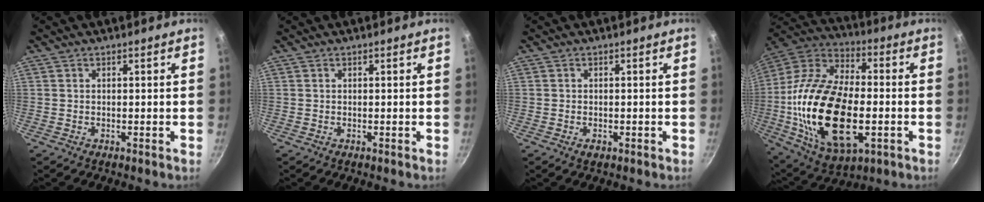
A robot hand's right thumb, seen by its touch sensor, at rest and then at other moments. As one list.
[{"total": 0.0}, {"total": 1.1, "force": [-0.5, 0.6, 0.7], "torque": [-0.012, 0.002, -0.008]}, {"total": 29.1, "force": [-4.5, 15.6, 24.1], "torque": [-0.472, 0.004, -0.066]}]